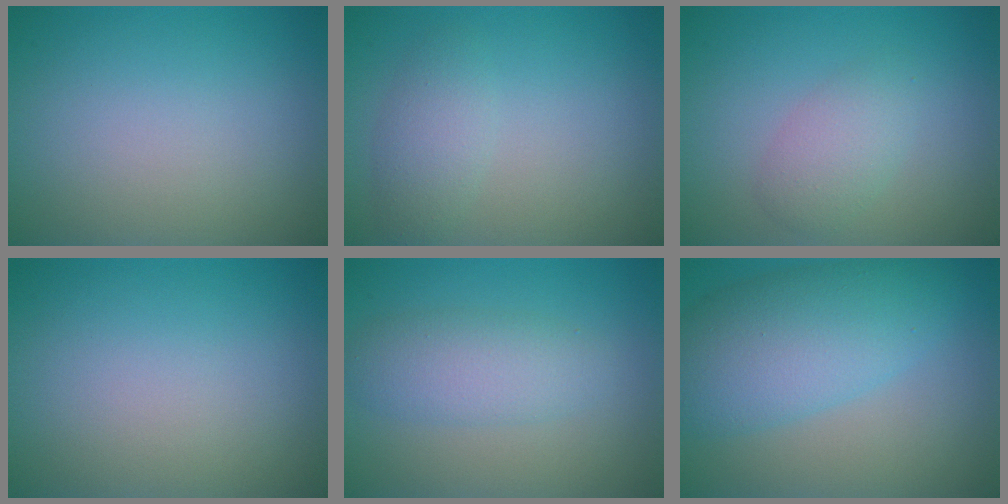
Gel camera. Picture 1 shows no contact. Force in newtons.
{"total": 2.2, "press": 2.2, "slide": 0.0}
{"total": 2.4, "press": 2.4, "slide": 0.1}
{"total": 0.0}
{"total": 3.4, "press": 3.4, "slide": 0.0}
{"total": 7.4, "press": 7.4, "slide": 0.3}